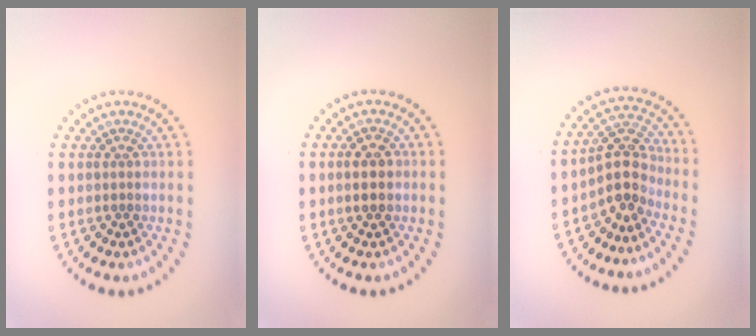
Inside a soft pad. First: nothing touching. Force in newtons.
{"total": 1.7, "press": 1.7, "slide": 0.1}
{"total": 3.5, "press": 2.9, "slide": 1.9}